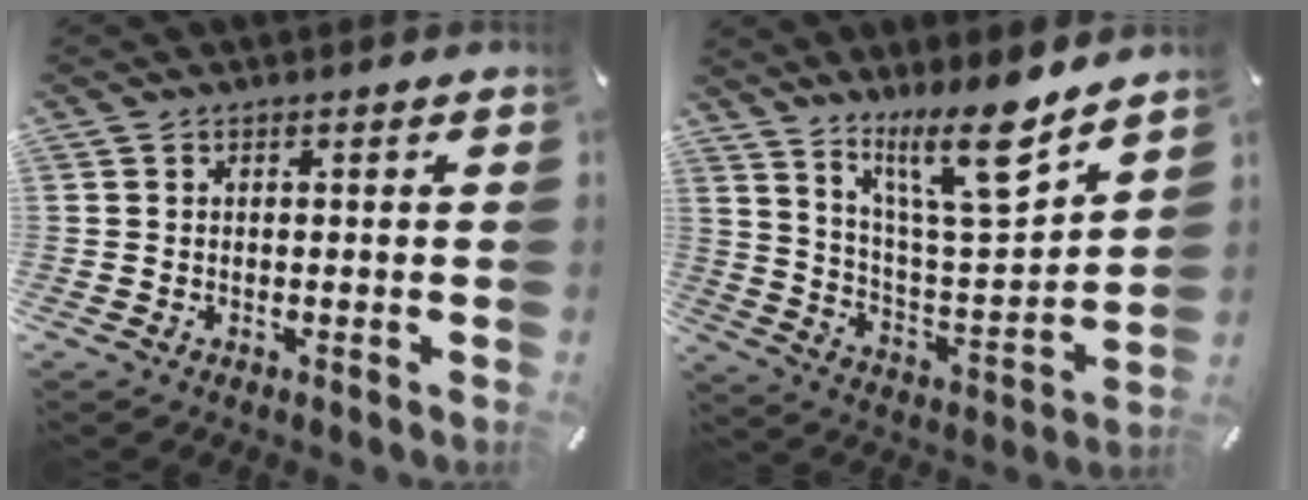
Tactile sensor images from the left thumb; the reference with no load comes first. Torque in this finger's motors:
{"motor_torque": [1.30, -0.62, 0.34, -0.20, 0.16]}